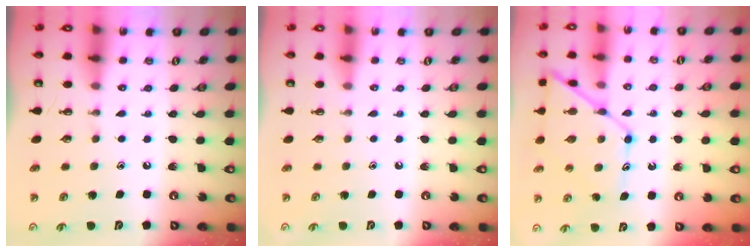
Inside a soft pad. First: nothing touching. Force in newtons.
{"total": 0.0}
{"total": 13.6, "press": 13.6, "slide": 1.1}